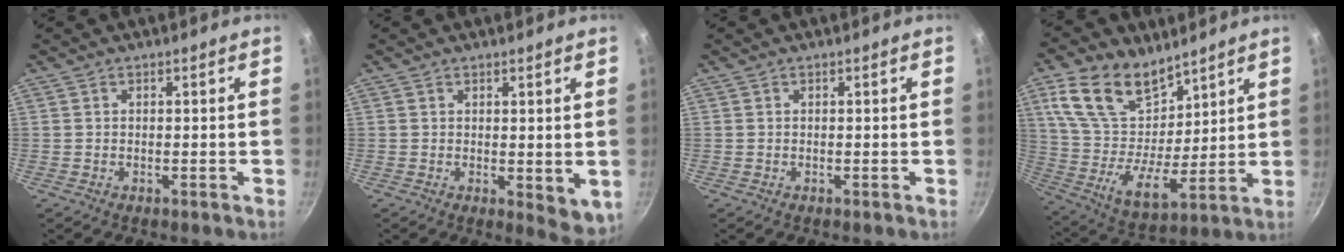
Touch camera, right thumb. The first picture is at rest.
{"total": 5.2, "force": [0.6, 2.7, 4.4], "torque": [-0.050, -0.005, 0.015]}
{"total": 0.0}
{"total": 18.5, "force": [10.9, 10.7, 10.5], "torque": [-0.179, -0.061, 0.209]}